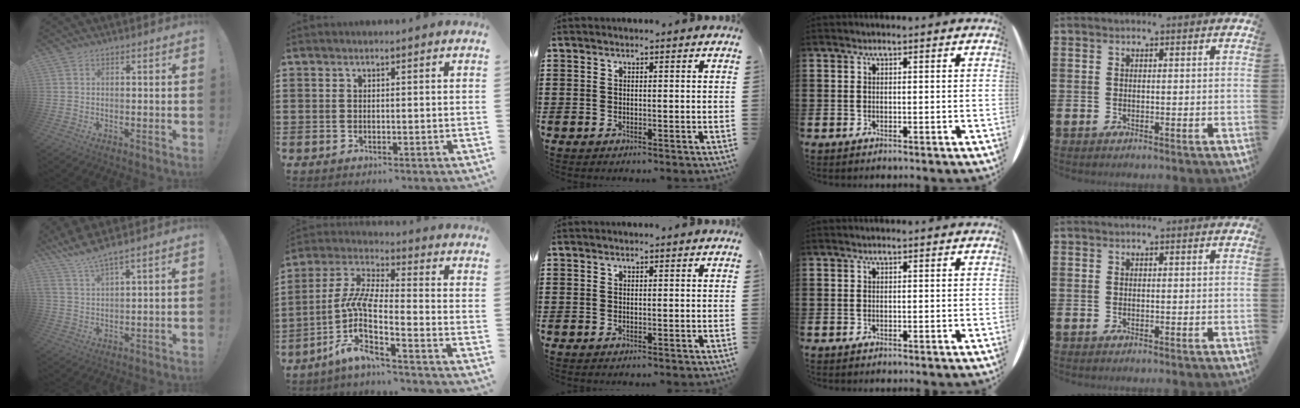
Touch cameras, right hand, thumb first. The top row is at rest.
{"thumb": {"total": 6.1, "force": [5.4, -0.1, 2.8], "torque": [-0.068, -0.026, 0.098]}, "index": {"total": 7.1, "force": [-3.6, 0.8, 6.1], "torque": [-0.164, -0.040, -0.088]}}